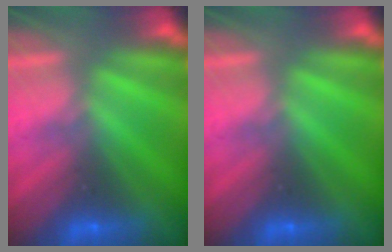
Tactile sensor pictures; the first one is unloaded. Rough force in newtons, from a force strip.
{"total": 0.0}